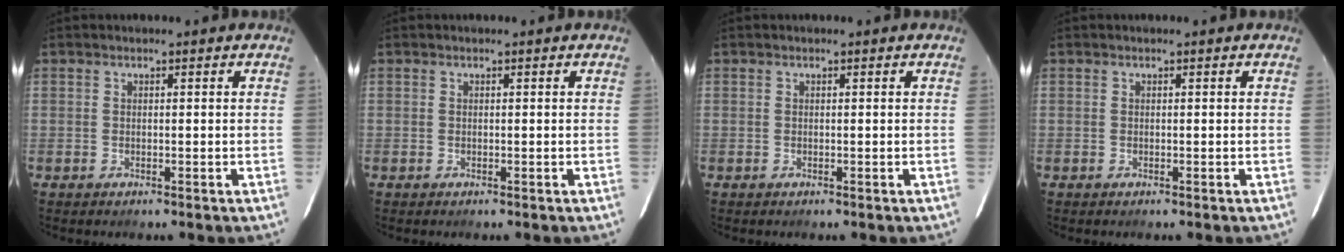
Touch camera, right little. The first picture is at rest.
{"total": 0.0}
{"total": 0.0}
{"total": 0.0}